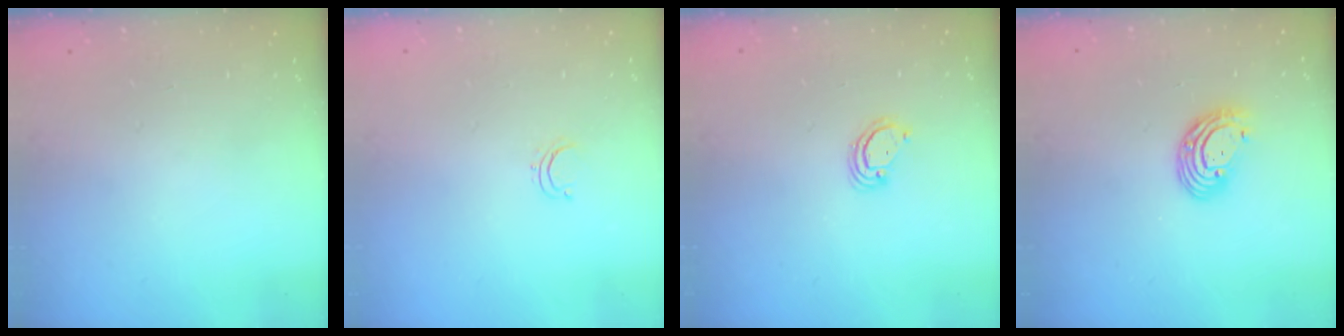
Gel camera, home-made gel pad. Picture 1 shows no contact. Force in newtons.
{"total": 2.8, "press": 2.8, "slide": 0.2}
{"total": 3.6, "press": 3.6, "slide": 0.3}
{"total": 8.2, "press": 8.1, "slide": 1.3}